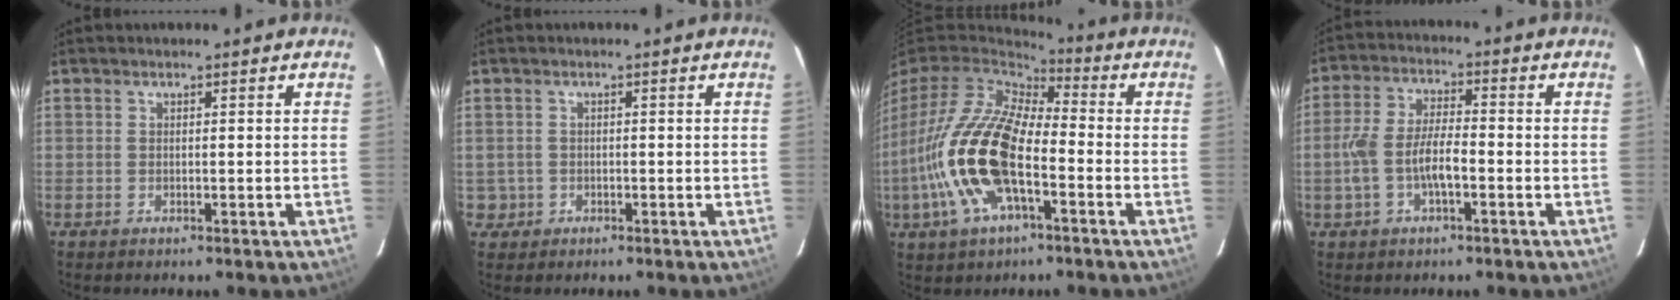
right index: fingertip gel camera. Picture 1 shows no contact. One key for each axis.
{"total": 2.6, "fx": -0.5, "fy": 2.5, "fz": 0.0, "tx": 0.001, "ty": 0.011, "tz": -0.001}
{"total": 19.6, "fx": -5.4, "fy": 8.7, "fz": 16.7, "tx": -0.352, "ty": -0.017, "tz": -0.107}
{"total": 7.7, "fx": -2.4, "fy": 2.9, "fz": 6.7, "tx": -0.142, "ty": 0.008, "tz": -0.042}